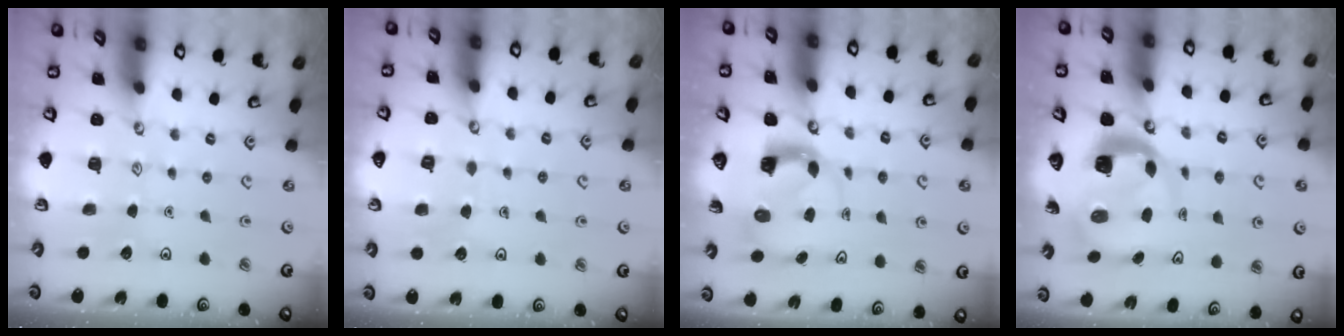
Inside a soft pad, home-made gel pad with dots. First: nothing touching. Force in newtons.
{"total": 3.5, "press": 3.5, "slide": 0.1}
{"total": 3.6, "press": 3.6, "slide": 0.4}
{"total": 7.2, "press": 7.1, "slide": 1.1}